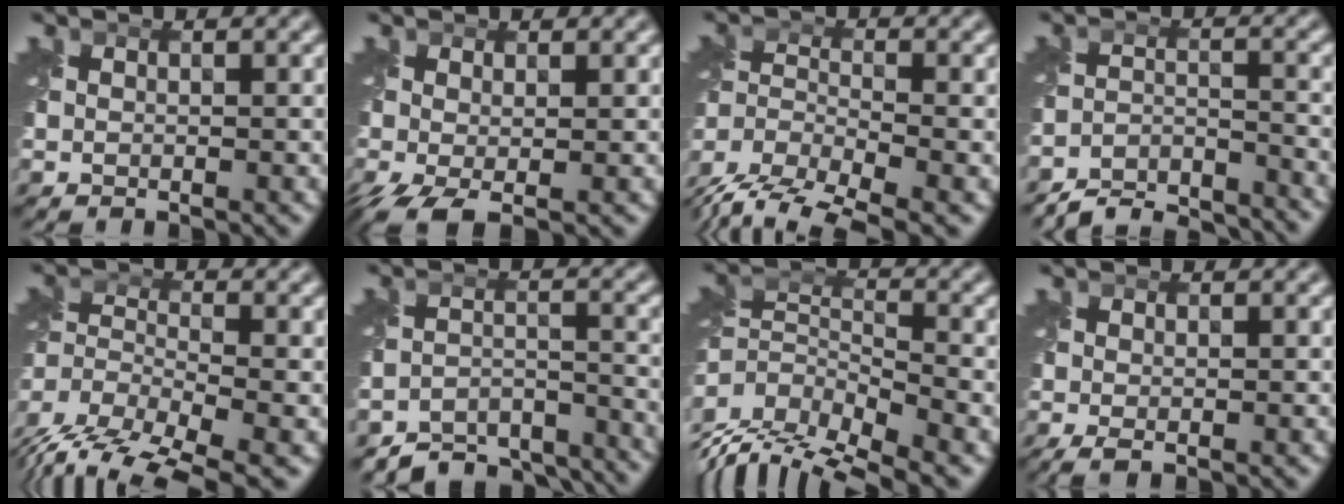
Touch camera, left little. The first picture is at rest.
{"total": 3.3, "force": [-1.2, 1.3, 2.8], "torque": [-0.069, -0.008, -0.024]}
{"total": 8.9, "force": [-7.3, 2.7, 4.2], "torque": [-0.083, -0.024, -0.133]}
{"total": 6.2, "force": [-6.0, 1.2, 1.2], "torque": [-0.021, -0.012, -0.108]}
{"total": 8.4, "force": [-6.5, 3.1, 4.3], "torque": [-0.080, -0.011, -0.121]}
{"total": 7.1, "force": [-6.6, 2.3, 1.3], "torque": [-0.020, -0.017, -0.096]}
{"total": 7.6, "force": [-4.8, 3.4, 4.7], "torque": [-0.096, -0.012, -0.091]}
{"total": 1.3, "force": [-0.4, 0.3, 1.2], "torque": [-0.031, -0.008, -0.010]}